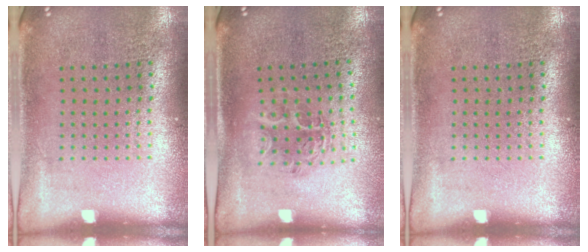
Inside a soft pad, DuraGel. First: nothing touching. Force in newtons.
{"total": 1.1, "press": 1.1, "slide": 0.2}
{"total": 0.0}